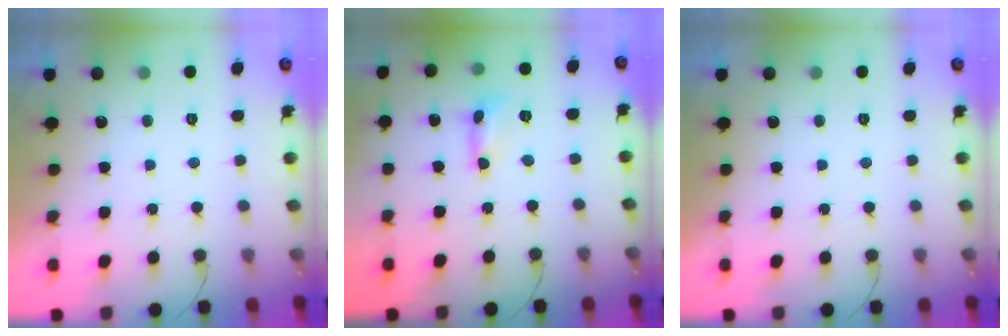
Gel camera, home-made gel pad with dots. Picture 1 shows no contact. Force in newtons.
{"total": 1.7, "press": 1.7, "slide": 0.1}
{"total": 0.0}